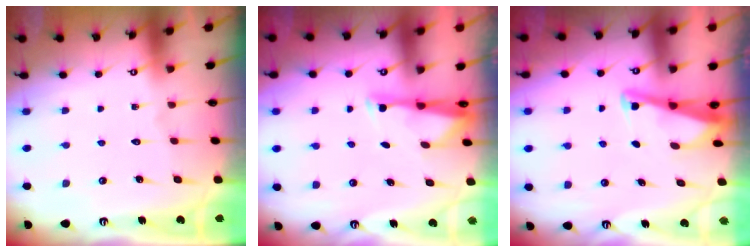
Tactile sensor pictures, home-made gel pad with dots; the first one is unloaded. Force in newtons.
{"total": 2.9, "press": 2.9, "slide": 0.6}
{"total": 4.0, "press": 3.9, "slide": 0.5}